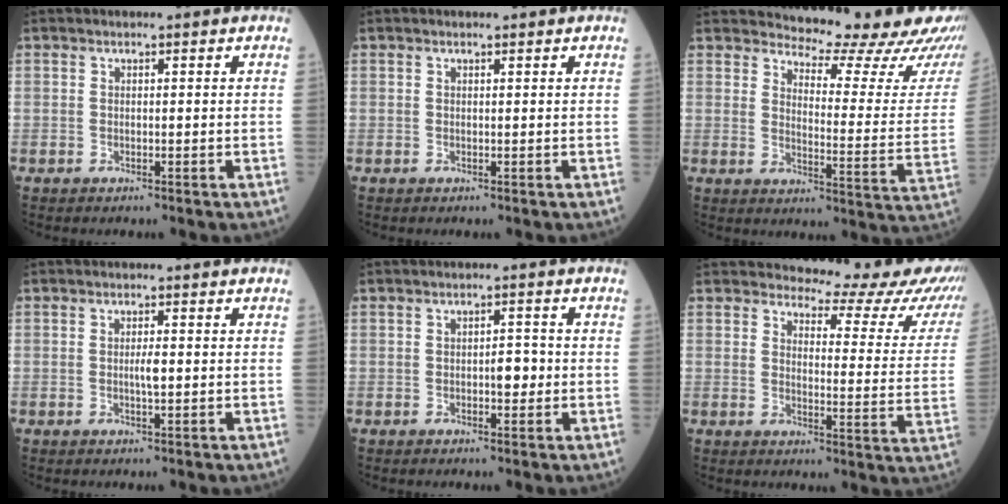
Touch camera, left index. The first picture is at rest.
{"total": 0.0}
{"total": 18.4, "force": [17.5, 1.8, 5.4], "torque": [-0.063, -0.112, 0.189]}
{"total": 1.7, "force": [-0.3, 0.2, 1.7], "torque": [-0.032, -0.004, -0.005]}
{"total": 2.6, "force": [-0.6, 1.1, 2.3], "torque": [-0.031, 0.000, -0.011]}
{"total": 17.0, "force": [16.6, 1.5, 3.4], "torque": [-0.025, -0.116, 0.162]}